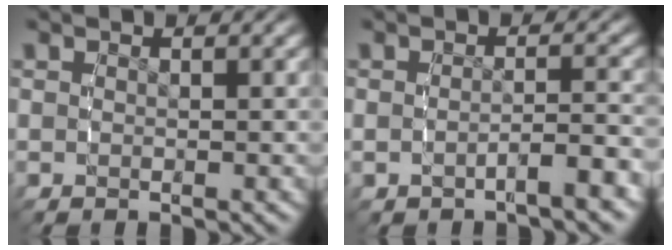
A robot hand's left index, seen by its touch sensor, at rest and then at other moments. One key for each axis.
{"total": 2.3, "fx": -1.5, "fy": 0.6, "fz": 1.6, "tx": -0.026, "ty": 0.009, "tz": -0.032}